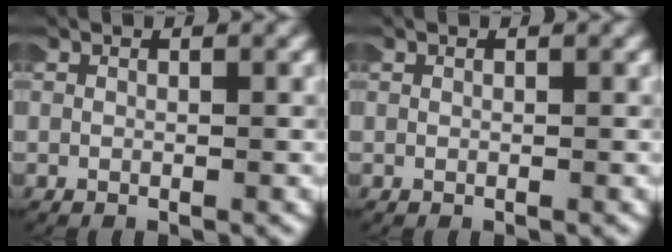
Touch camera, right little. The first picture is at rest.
{"total": 0.0}